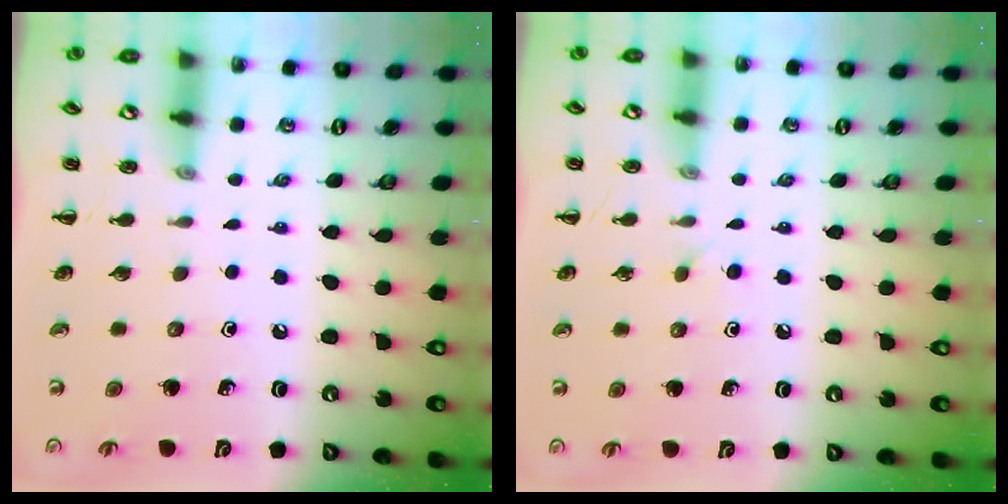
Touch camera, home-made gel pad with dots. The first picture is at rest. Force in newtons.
{"total": 2.2, "press": 2.0, "slide": 1.0}